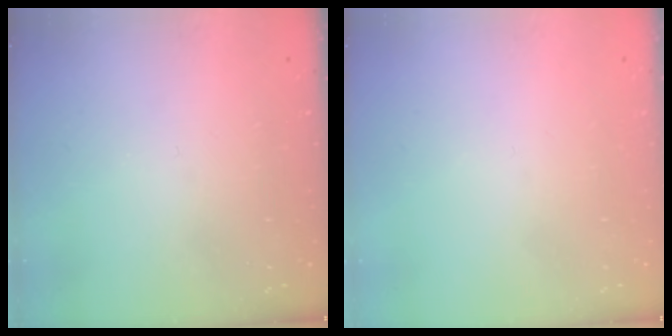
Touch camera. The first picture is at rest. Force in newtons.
{"total": 1.8, "press": 1.7, "slide": 0.1}